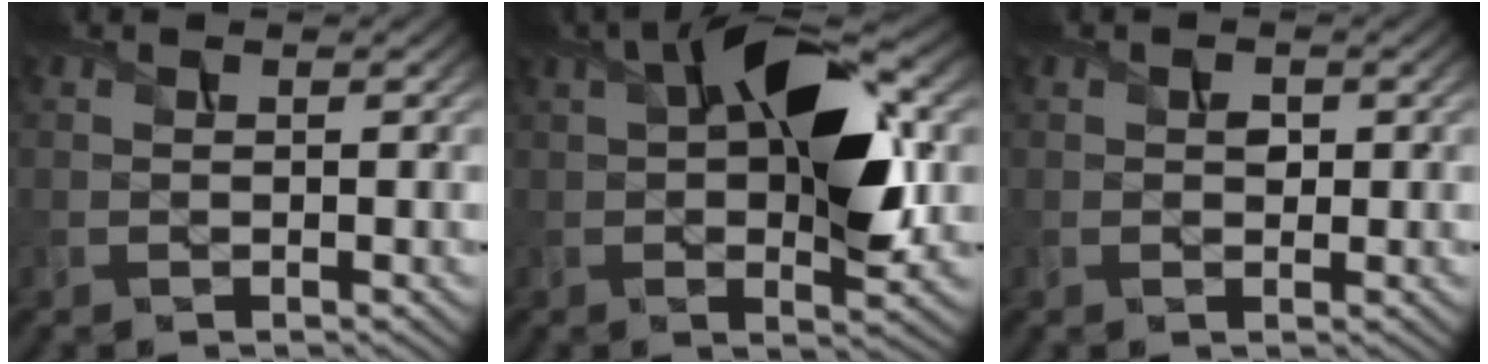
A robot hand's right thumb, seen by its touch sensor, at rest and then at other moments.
{"total": 12.9, "force": [2.4, 5.7, 11.3], "torque": [-0.178, 0.009, 0.034]}
{"total": 1.2, "force": [0.1, 0.9, 0.7], "torque": [-0.013, -0.005, 0.002]}